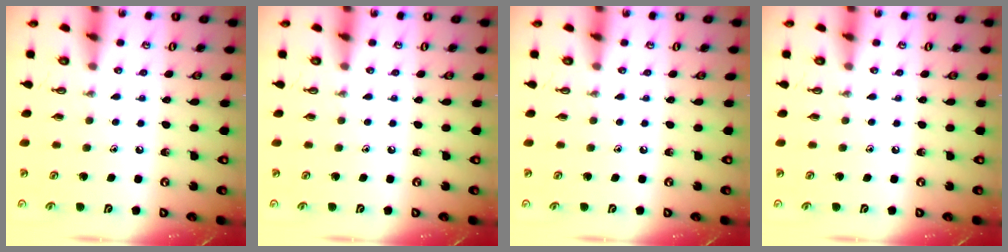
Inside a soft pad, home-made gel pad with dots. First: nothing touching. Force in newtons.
{"total": 0.0}
{"total": 0.0}
{"total": 0.0}